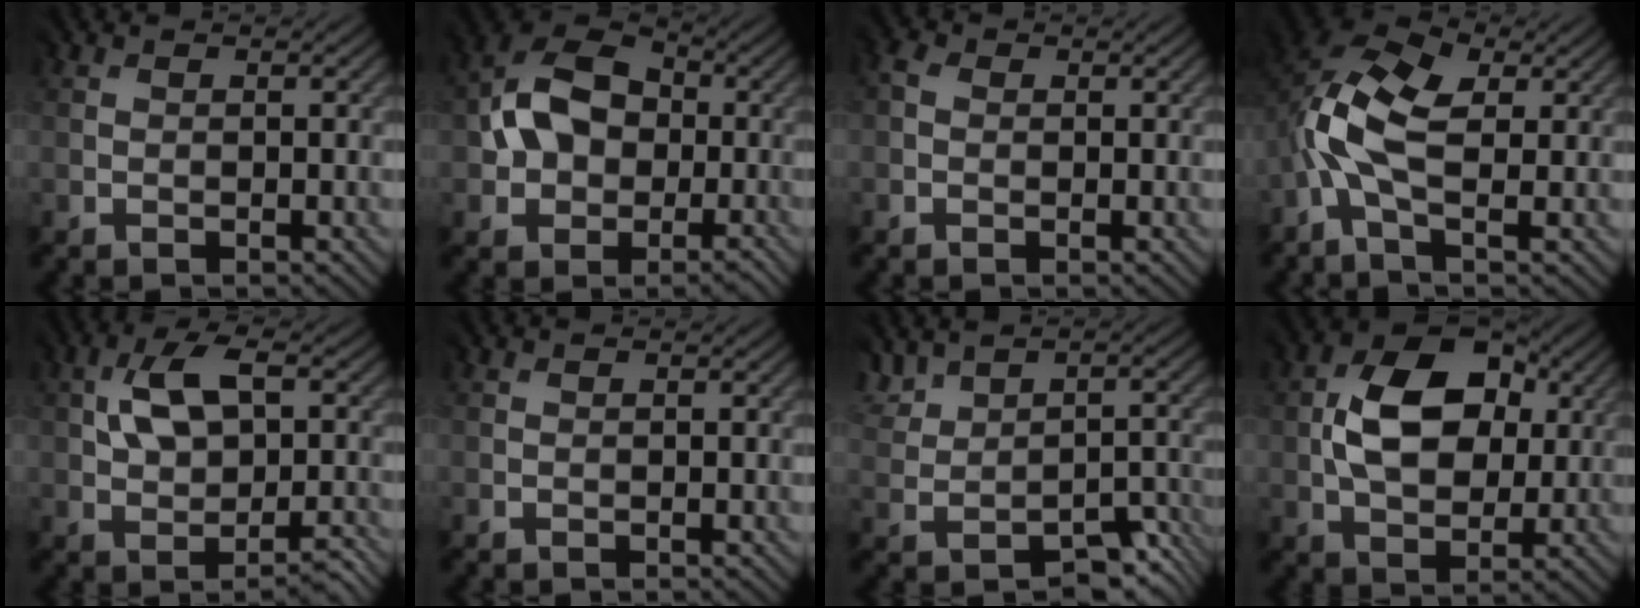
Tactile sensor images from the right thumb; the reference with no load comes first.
{"total": 9.0, "force": [0.3, 7.1, 5.5], "torque": [-0.109, 0.022, -0.009]}
{"total": 2.3, "force": [0.2, 1.9, 1.3], "torque": [-0.033, 0.002, -0.001]}
{"total": 9.0, "force": [0.6, 4.7, 7.7], "torque": [-0.173, 0.010, -0.001]}
{"total": 6.1, "force": [0.9, 3.4, 5.0], "torque": [-0.096, 0.016, 0.014]}
{"total": 0.0}
{"total": 3.4, "force": [0.4, 3.0, 1.5], "torque": [-0.019, -0.006, 0.014]}
{"total": 9.7, "force": [2.2, 6.6, 6.8], "torque": [-0.132, 0.011, 0.034]}